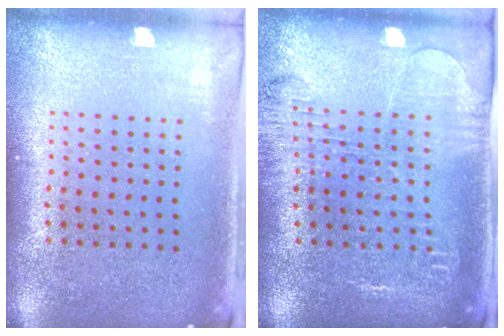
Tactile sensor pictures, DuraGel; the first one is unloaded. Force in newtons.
{"total": 1.8, "press": 1.8, "slide": 0.4}